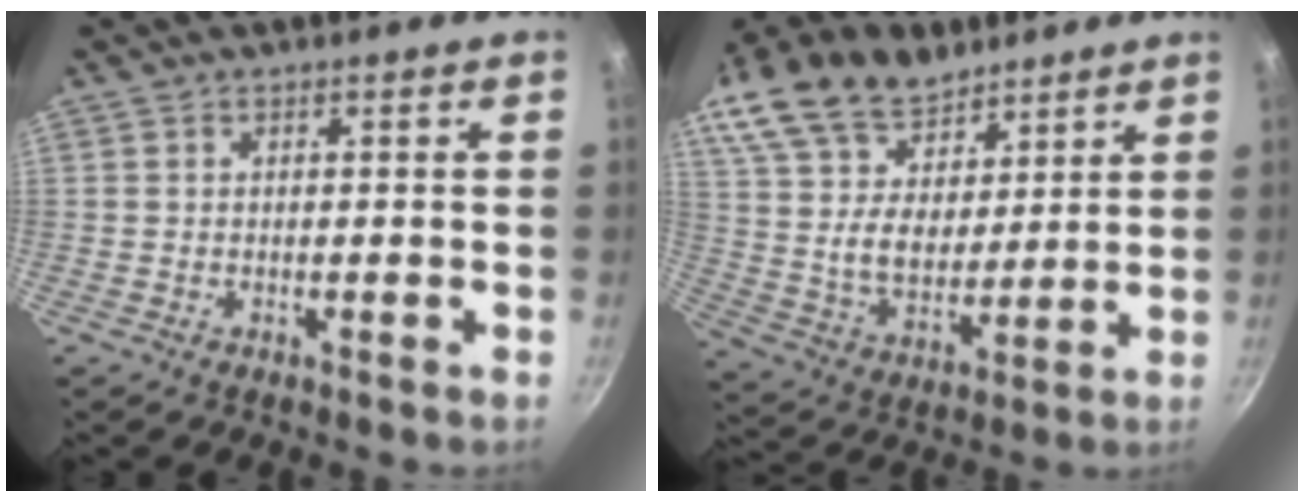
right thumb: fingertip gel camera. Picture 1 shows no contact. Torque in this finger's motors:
{"motor_torque": [-1.01, 1.45, 0.47, -0.20, 0.17]}